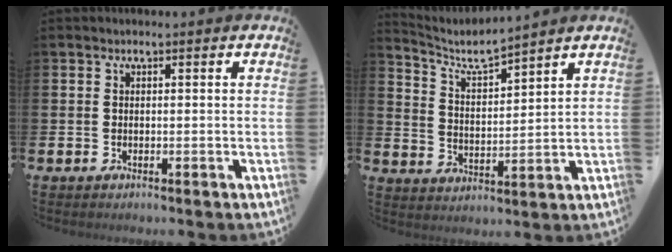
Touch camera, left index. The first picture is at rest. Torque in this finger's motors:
{"motor_torque": [-0.06, -0.04, -0.01, 0.00]}